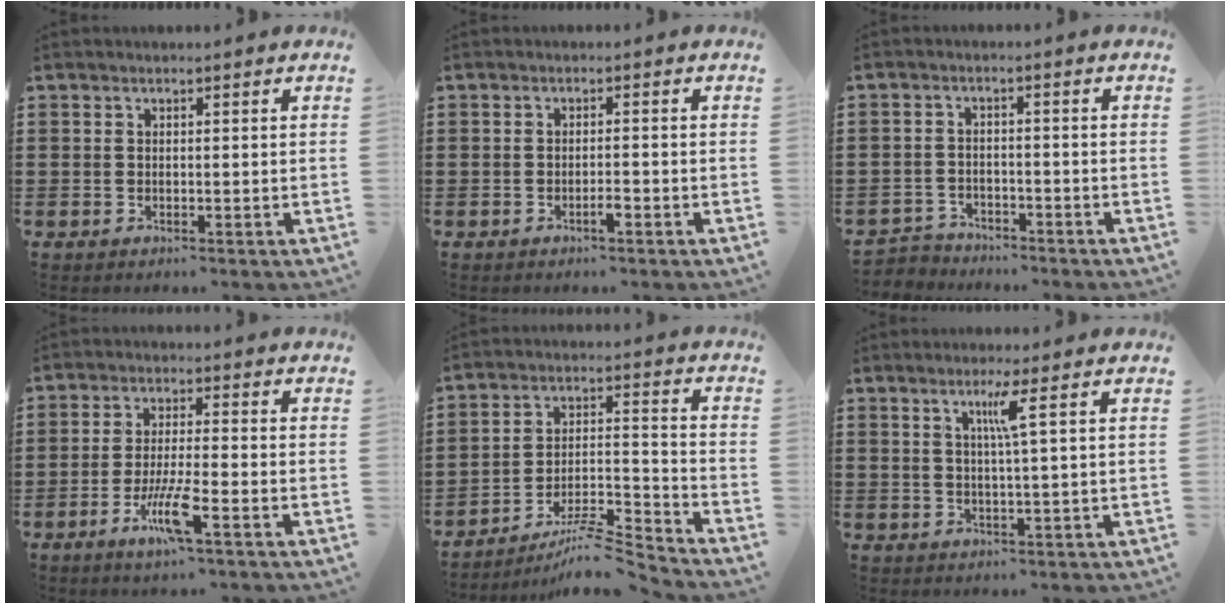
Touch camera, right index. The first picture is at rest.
{"total": 1.7, "force": [-1.0, 0.2, 1.4], "torque": [-0.026, -0.001, -0.017]}
{"total": 2.9, "force": [-2.7, 0.7, -0.4], "torque": [-0.002, 0.002, -0.061]}
{"total": 6.8, "force": [-3.4, 0.6, 5.8], "torque": [-0.120, -0.011, -0.065]}
{"total": 7.7, "force": [-7.0, 0.6, 3.3], "torque": [-0.050, 0.004, -0.135]}
{"total": 3.7, "force": [1.4, -0.6, 3.3], "torque": [-0.068, -0.006, 0.020]}